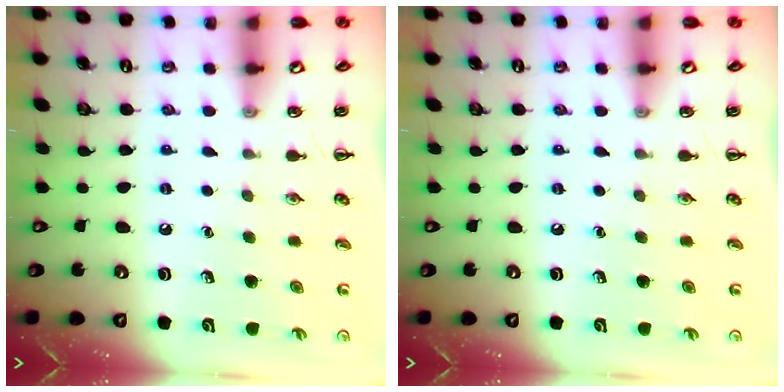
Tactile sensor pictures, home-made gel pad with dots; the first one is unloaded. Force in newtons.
{"total": 0.0}